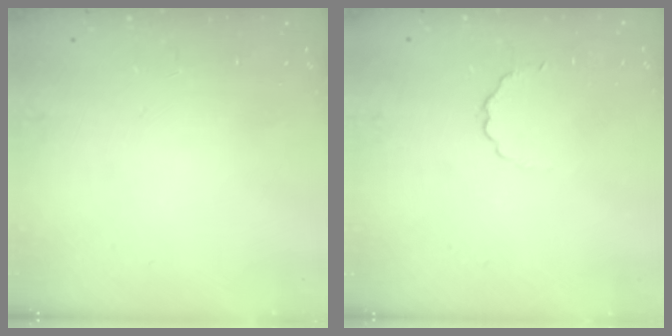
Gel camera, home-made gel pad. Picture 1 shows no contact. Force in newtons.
{"total": 2.6, "press": 2.5, "slide": 0.8}